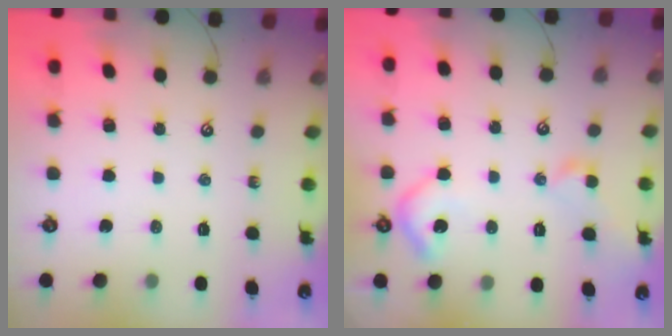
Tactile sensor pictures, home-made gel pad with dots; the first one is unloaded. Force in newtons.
{"total": 7.3, "press": 7.3, "slide": 1.0}